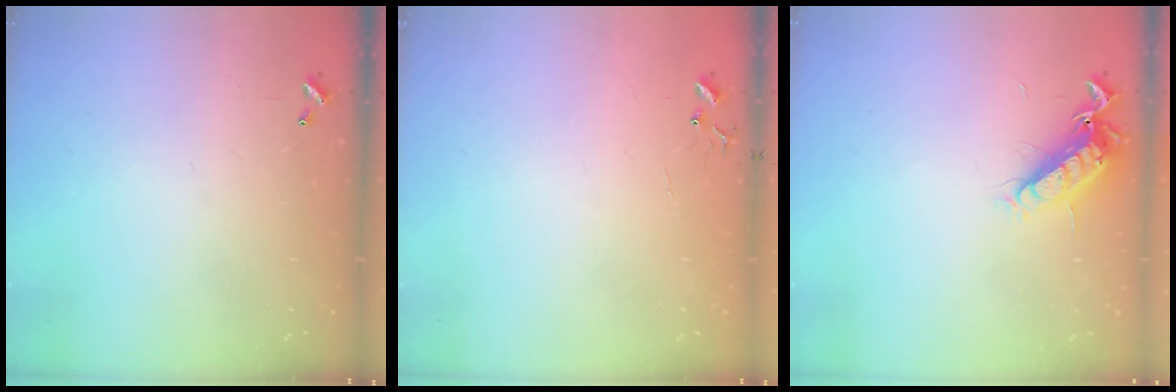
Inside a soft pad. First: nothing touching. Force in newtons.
{"total": 5.6, "press": 5.6, "slide": 0.4}
{"total": 13.0, "press": 12.9, "slide": 1.2}